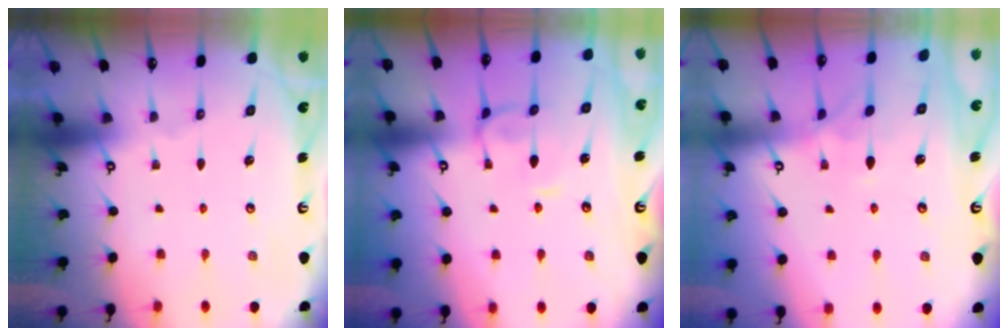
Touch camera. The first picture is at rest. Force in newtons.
{"total": 0.9, "press": 0.6, "slide": 0.6}
{"total": 2.0, "press": 1.8, "slide": 0.9}